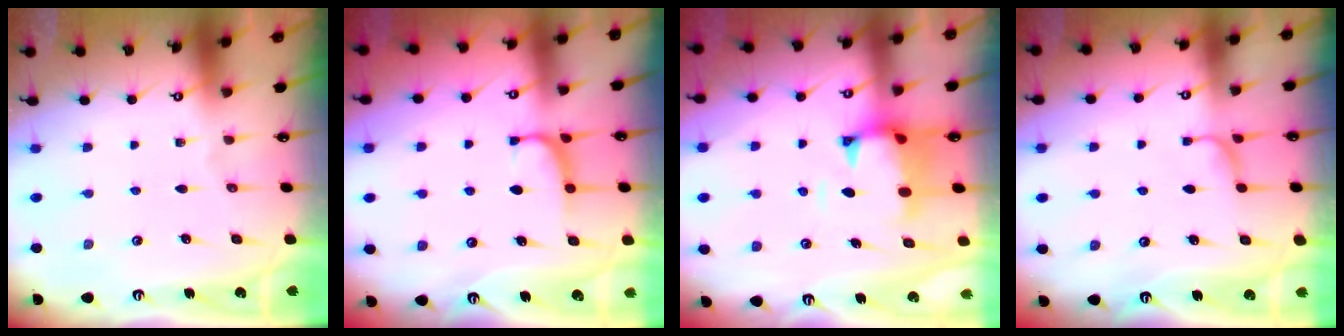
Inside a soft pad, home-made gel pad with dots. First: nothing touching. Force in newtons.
{"total": 0.6, "press": 0.1, "slide": 0.6}
{"total": 1.2, "press": 0.3, "slide": 1.1}
{"total": 1.9, "press": 1.8, "slide": 0.6}